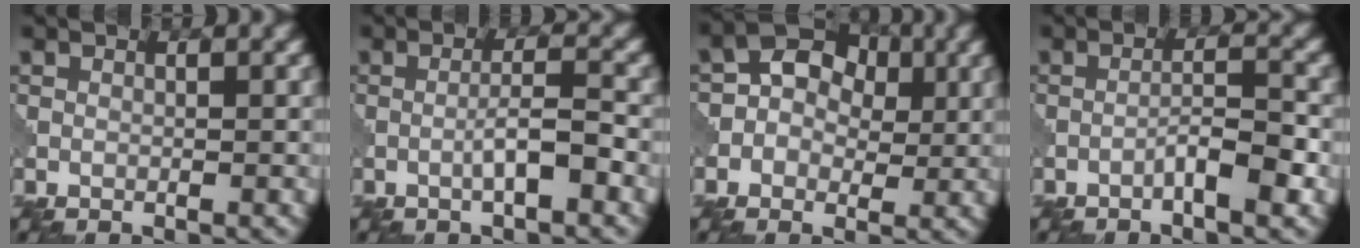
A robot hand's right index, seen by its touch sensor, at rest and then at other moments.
{"total": 2.9, "force": [-1.0, 0.3, 2.7], "torque": [-0.045, 0.010, -0.021]}
{"total": 5.3, "force": [0.4, 4.2, 3.2], "torque": [-0.032, 0.014, -0.012]}
{"total": 3.2, "force": [-1.7, 0.4, 2.7], "torque": [-0.044, 0.012, -0.033]}